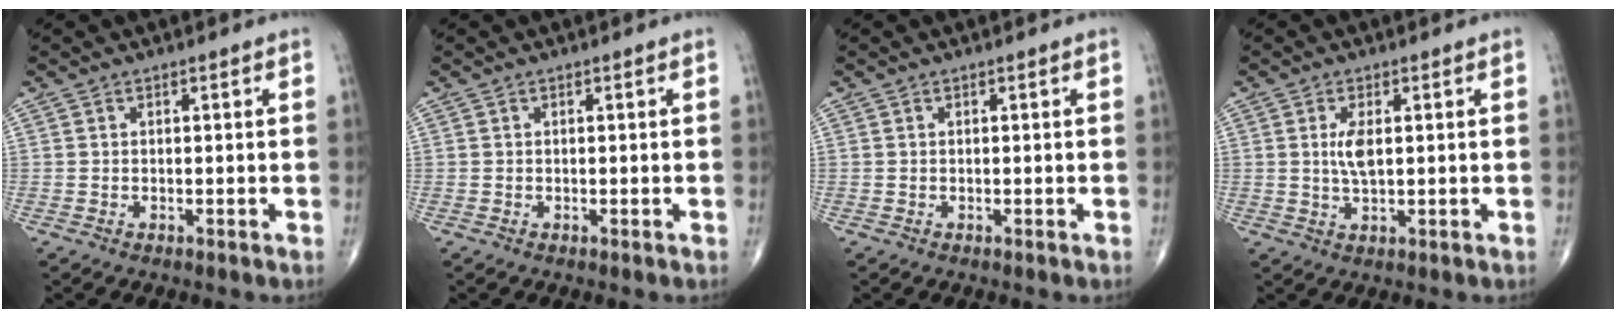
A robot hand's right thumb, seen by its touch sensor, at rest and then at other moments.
{"total": 0.0}
{"total": 0.0}
{"total": 3.9, "force": [0.6, 1.5, 3.5], "torque": [-0.072, -0.006, 0.014]}